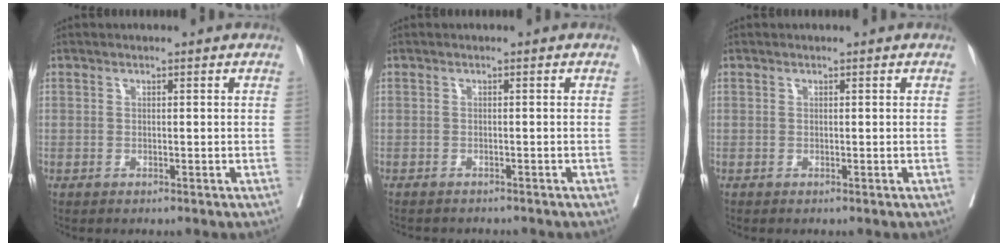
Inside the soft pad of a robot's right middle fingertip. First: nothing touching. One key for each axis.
{"total": 4.7, "fx": -4.3, "fy": 1.3, "fz": 1.3, "tx": -0.015, "ty": -0.001, "tz": -0.055}
{"total": 0.0}